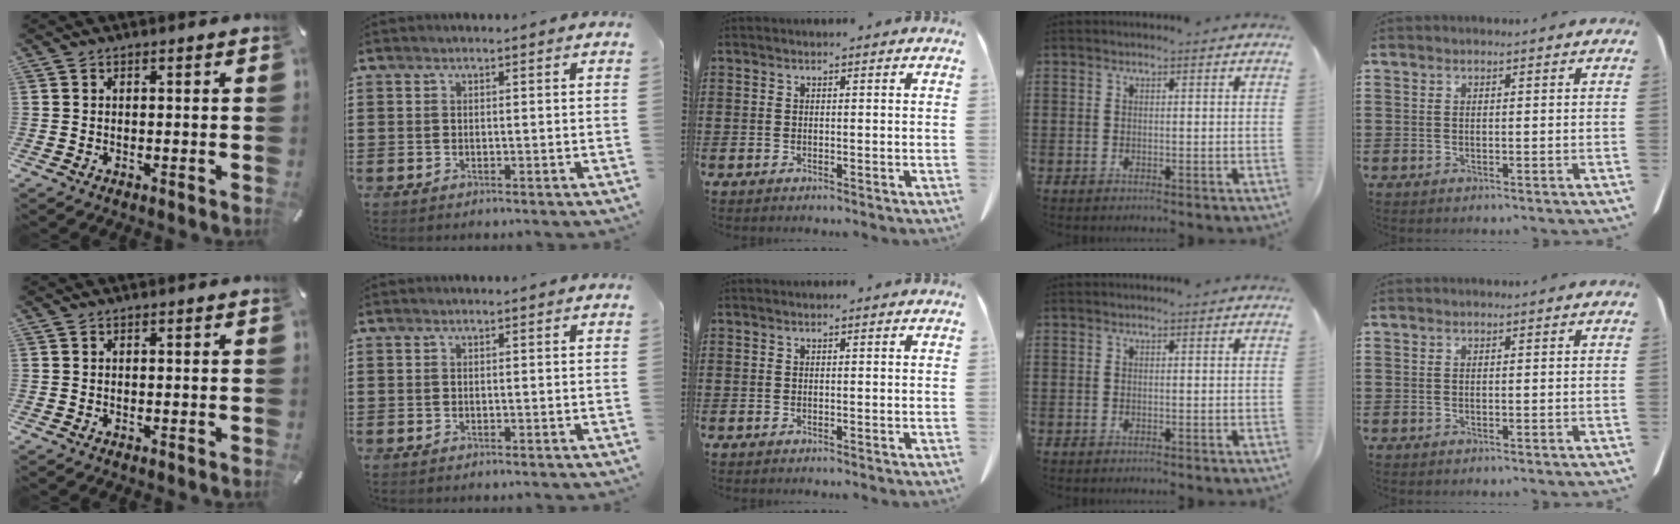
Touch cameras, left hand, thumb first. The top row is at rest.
{}